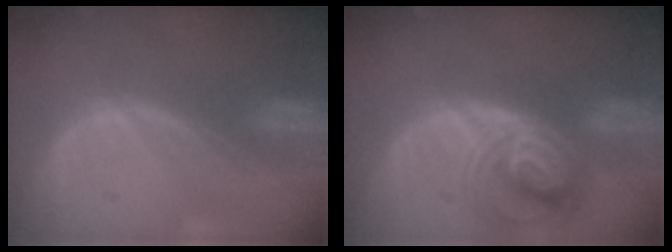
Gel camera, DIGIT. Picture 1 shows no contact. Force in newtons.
{"total": 7.8, "press": 6.9, "slide": 3.8}